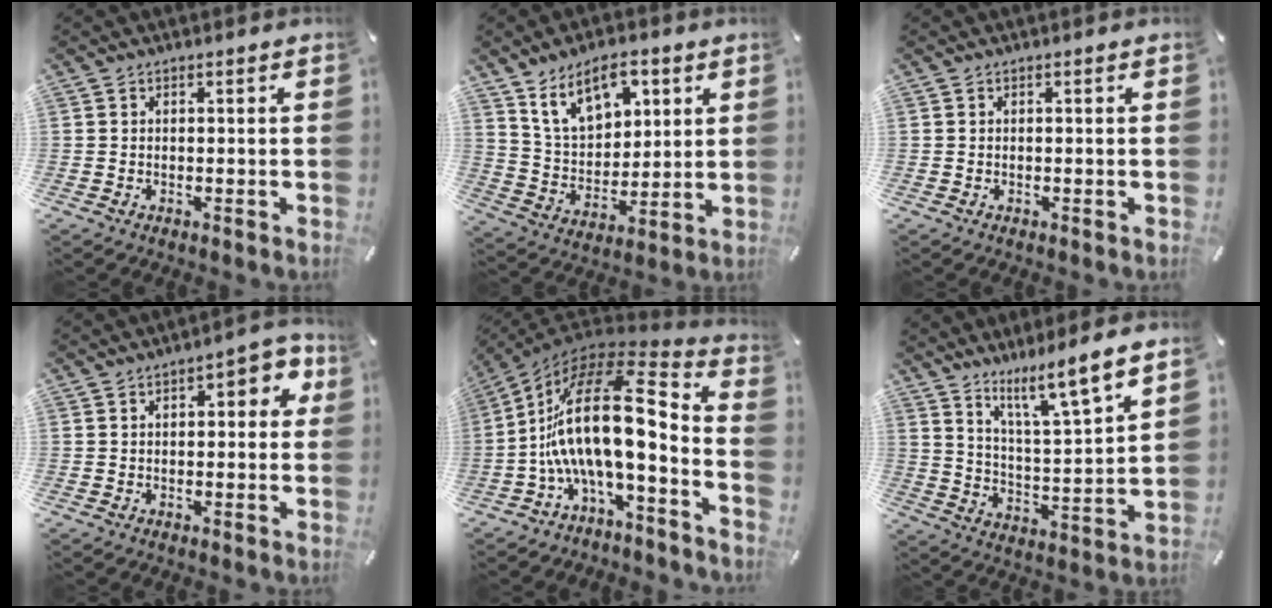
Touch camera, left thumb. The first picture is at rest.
{"total": 12.7, "force": [7.5, 8.0, 6.4], "torque": [-0.113, -0.022, 0.140]}
{"total": 0.0}
{"total": 6.6, "force": [1.7, 3.4, 5.4], "torque": [-0.067, 0.001, 0.018]}
{"total": 23.1, "force": [-0.6, 9.3, 21.2], "torque": [-0.404, -0.027, -0.014]}
{"total": 9.7, "force": [8.6, 0.5, 4.5], "torque": [-0.079, -0.076, 0.142]}